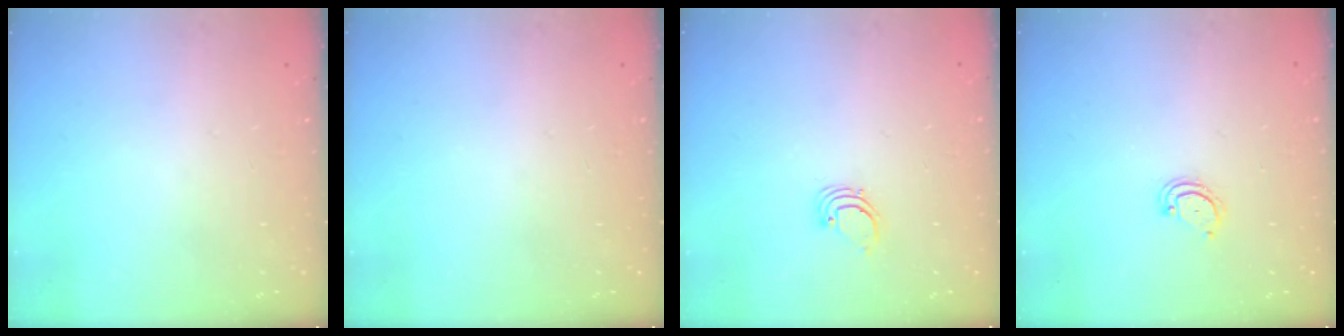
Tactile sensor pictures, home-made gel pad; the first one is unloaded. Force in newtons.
{"total": 0.0}
{"total": 1.9, "press": 1.9, "slide": 0.1}
{"total": 2.5, "press": 2.5, "slide": 0.2}